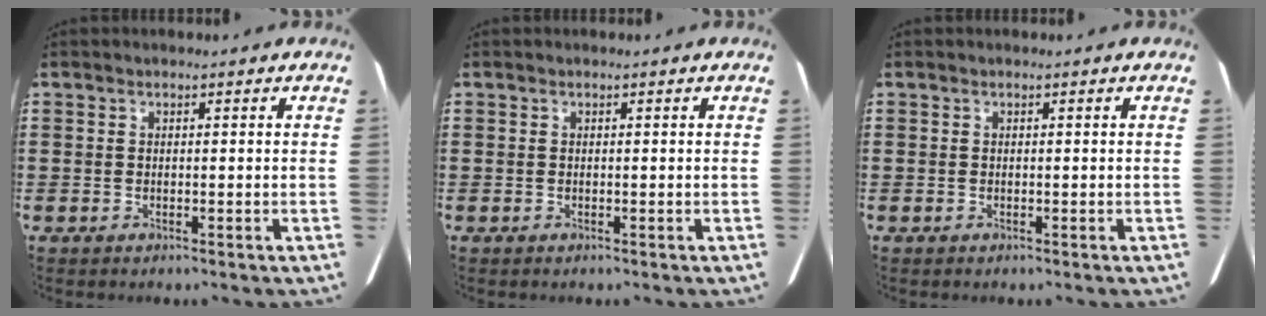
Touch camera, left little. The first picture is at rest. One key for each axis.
{"total": 0.0}
{"total": 0.0}